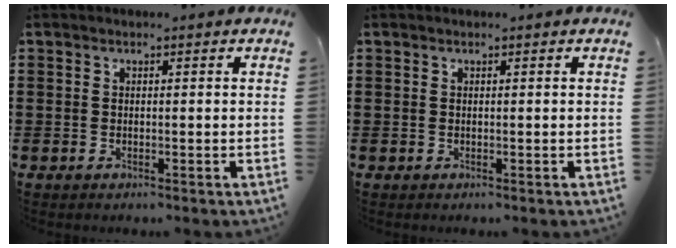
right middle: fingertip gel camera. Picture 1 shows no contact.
{"total": 0.0}